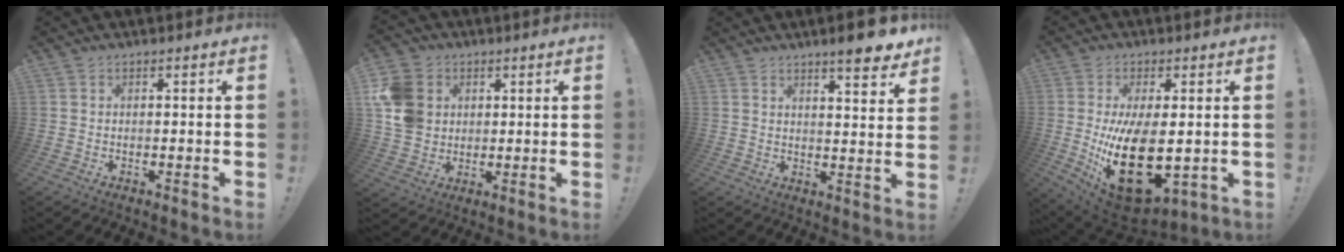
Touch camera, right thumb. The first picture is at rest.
{"total": 12.3, "force": [2.8, 10.6, 5.6], "torque": [-0.105, -0.010, 0.058]}
{"total": 8.0, "force": [6.1, 0.7, 5.1], "torque": [-0.060, -0.046, 0.098]}
{"total": 20.8, "force": [-1.5, 10.8, 17.7], "torque": [-0.315, -0.023, -0.003]}